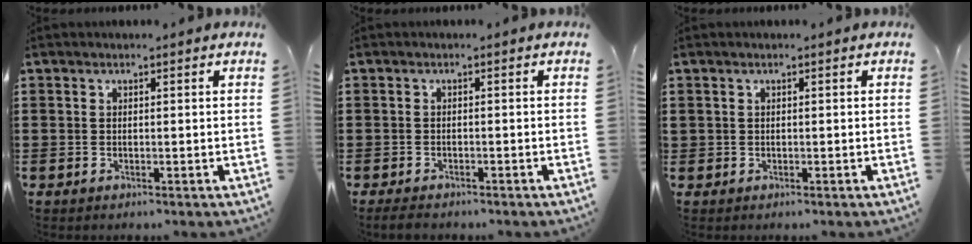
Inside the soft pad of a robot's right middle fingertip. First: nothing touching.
{"total": 1.3, "force": [-1.2, 0.4, 0.3], "torque": [-0.008, 0.001, -0.024]}
{"total": 0.5, "force": [0.1, 0.5, 0.0], "torque": [-0.001, 0.006, 0.001]}